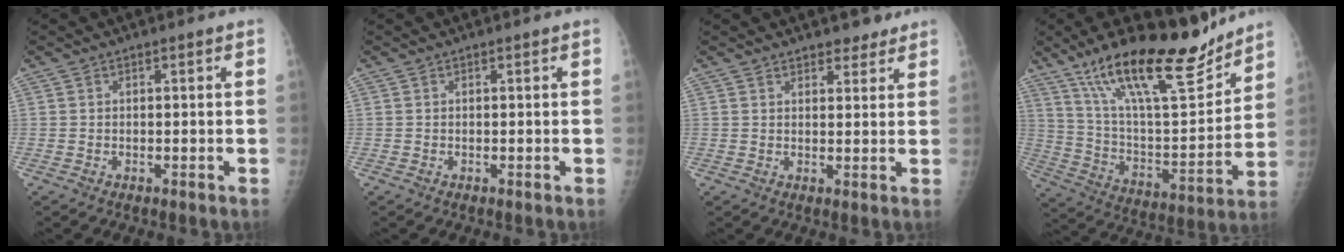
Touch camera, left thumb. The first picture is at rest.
{"total": 0.0}
{"total": 3.8, "force": [3.1, 1.8, 1.3], "torque": [0.007, -0.016, 0.043]}
{"total": 24.1, "force": [17.6, 6.6, 15.0], "torque": [-0.216, -0.081, 0.303]}